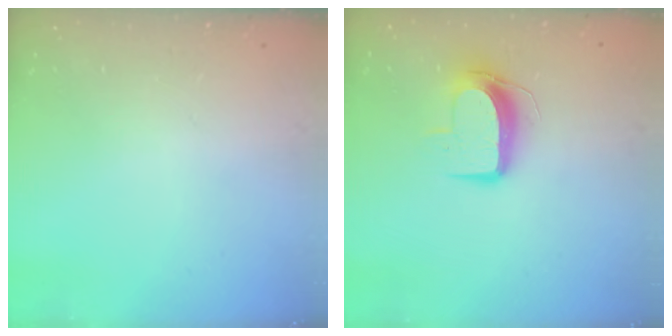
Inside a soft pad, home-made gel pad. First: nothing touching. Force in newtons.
{"total": 9.7, "press": 9.7, "slide": 0.4}